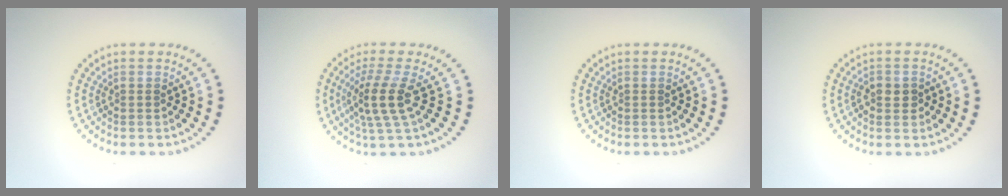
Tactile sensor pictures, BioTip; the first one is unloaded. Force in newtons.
{"total": 3.7, "press": 2.8, "slide": 2.5}
{"total": 0.0}
{"total": 1.8, "press": 1.8, "slide": 0.4}